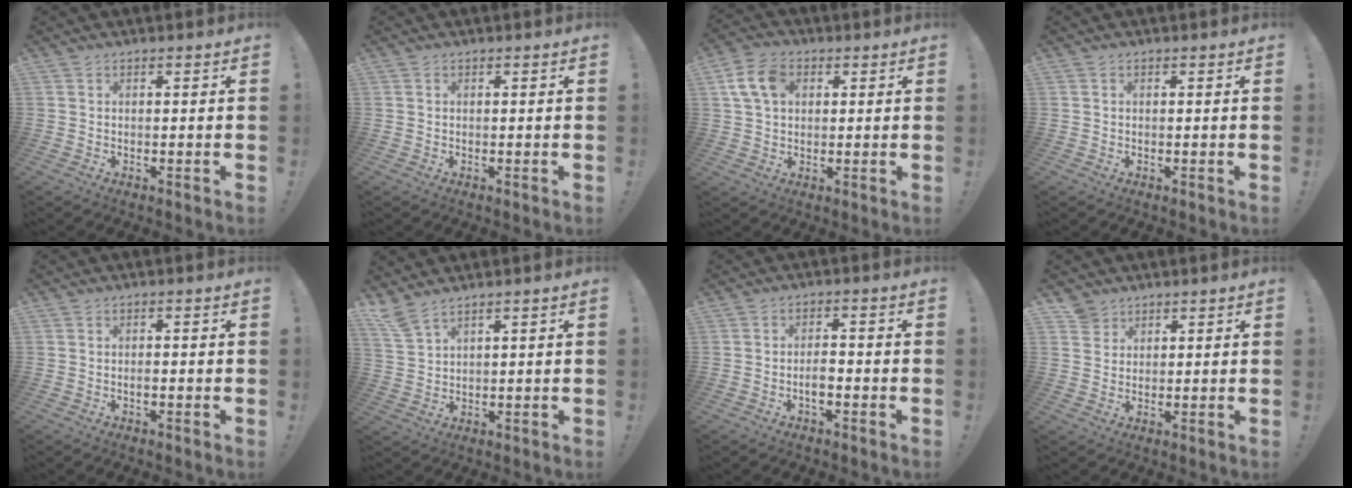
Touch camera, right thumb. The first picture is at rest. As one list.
[{"total": 0.0}, {"total": 9.9, "force": [3.1, 6.9, 6.4], "torque": [-0.117, 0.011, 0.062]}, {"total": 0.0}, {"total": 1.3, "force": [-0.9, 0.3, 0.9], "torque": [-0.017, 0.001, -0.015]}, {"total": 5.0, "force": [4.0, 1.0, 2.8], "torque": [-0.063, -0.019, 0.078]}, {"total": 3.9, "force": [-1.8, 1.5, 3.2], "torque": [-0.045, 0.002, -0.032]}, {"total": 4.6, "force": [3.2, 3.3, 0.4], "torque": [-0.003, -0.021, 0.061]}]